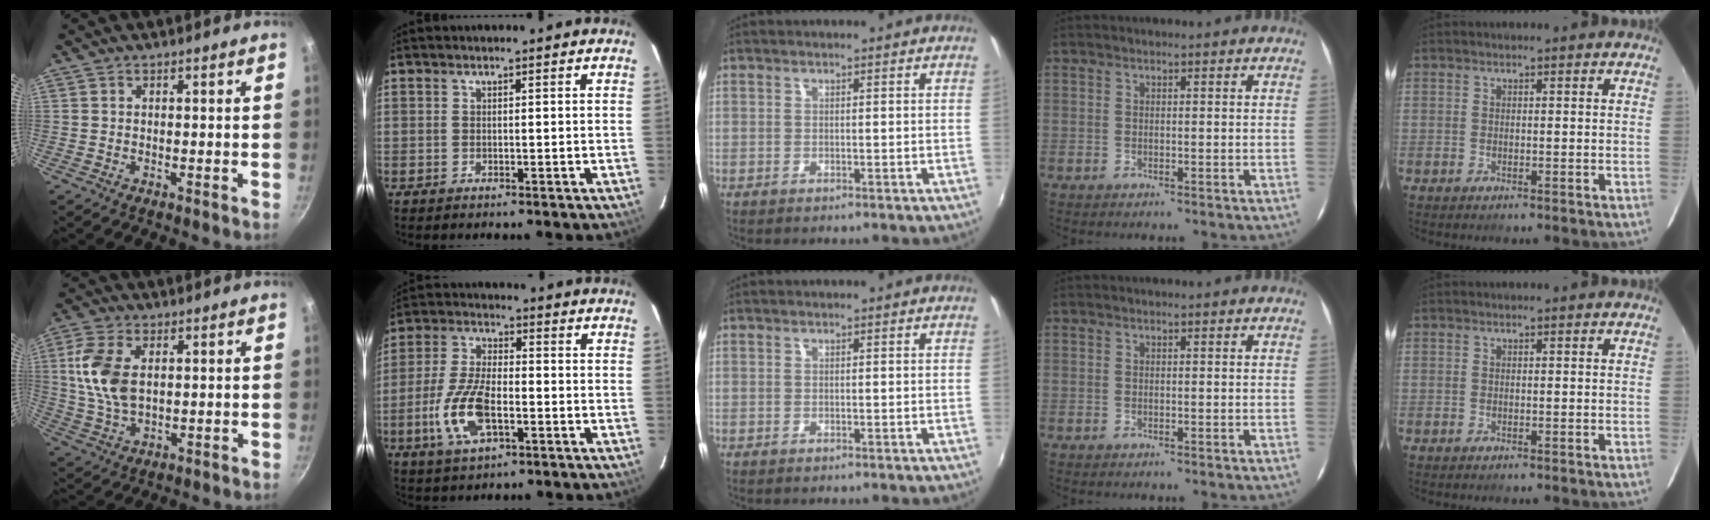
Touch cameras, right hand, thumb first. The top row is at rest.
{"thumb": {"total": 10.7, "force": [1.9, 6.2, 8.5], "torque": [-0.169, -0.003, 0.038]}, "index": {"total": 11.6, "force": [-3.9, 4.9, 9.8], "torque": [-0.210, -0.002, -0.072]}}